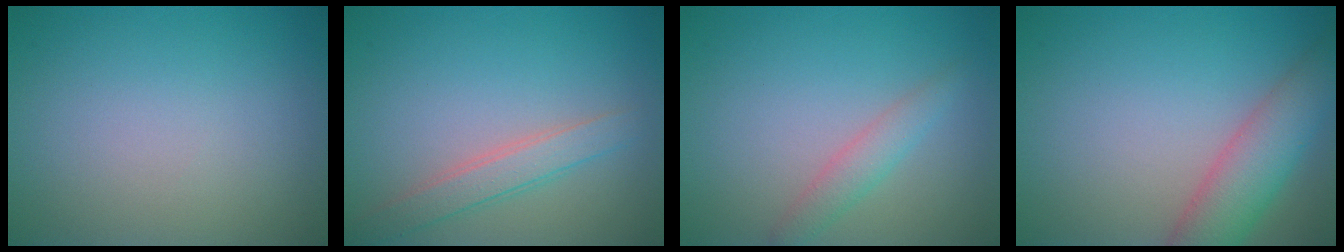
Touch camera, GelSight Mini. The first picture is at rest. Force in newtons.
{"total": 2.4, "press": 2.4, "slide": 0.1}
{"total": 2.0, "press": 2.0, "slide": 0.0}
{"total": 5.3, "press": 5.3, "slide": 0.4}